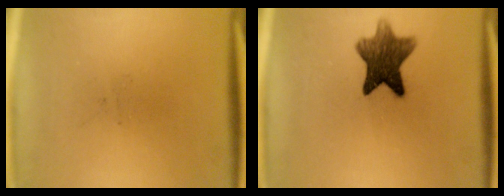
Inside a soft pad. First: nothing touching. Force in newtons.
{"total": 8.9}